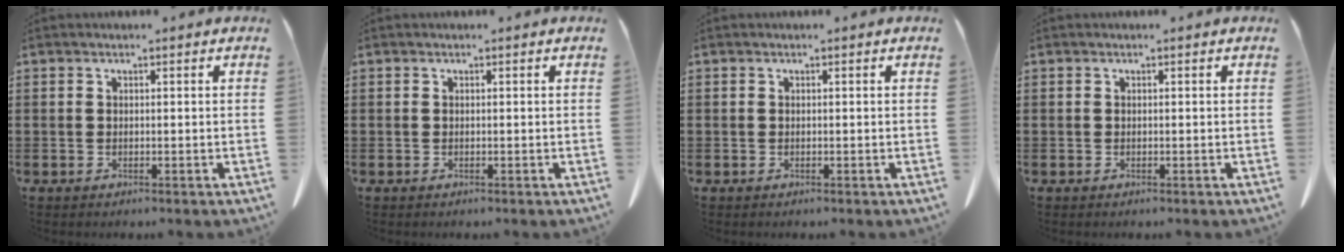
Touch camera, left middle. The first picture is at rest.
{"total": 0.0}
{"total": 0.0}
{"total": 0.0}